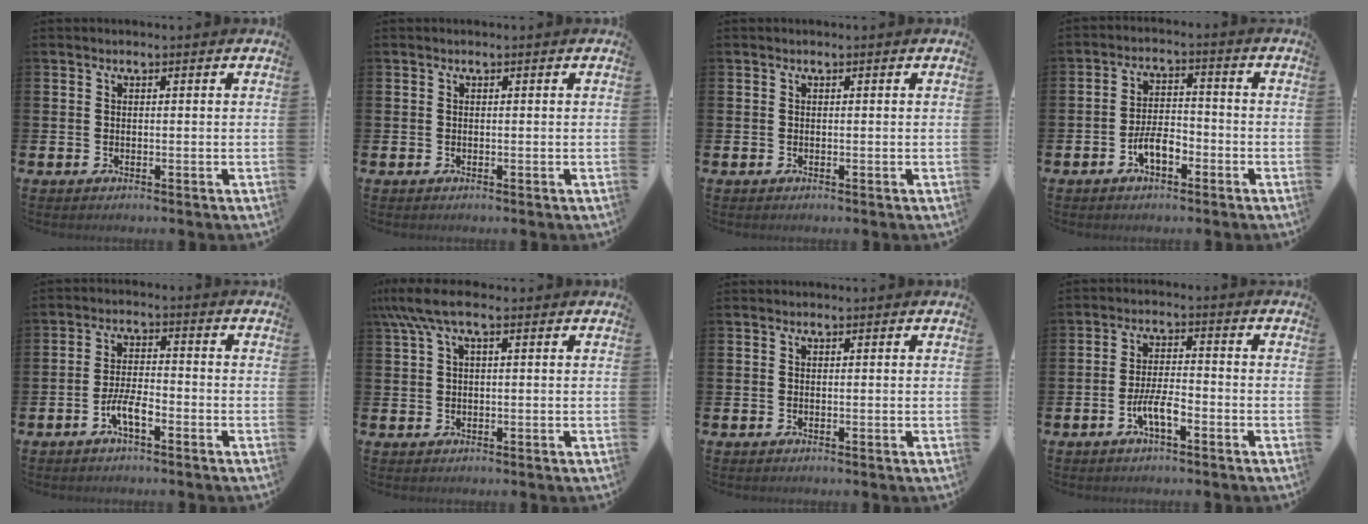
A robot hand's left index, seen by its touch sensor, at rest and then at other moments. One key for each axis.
{"total": 0.0}
{"total": 0.0}
{"total": 4.3, "fx": -2.1, "fy": 1.9, "fz": 3.2, "tx": -0.063, "ty": 0.010, "tz": -0.042}
{"total": 4.0, "fx": -2.0, "fy": 1.2, "fz": 3.3, "tx": -0.071, "ty": 0.004, "tz": -0.041}
{"total": 4.9, "fx": 2.6, "fy": 1.5, "fz": 3.9, "tx": -0.083, "ty": 0.003, "tz": 0.047}
{"total": 0.0}
{"total": 4.3, "fx": -1.9, "fy": 1.3, "fz": 3.6, "tx": -0.077, "ty": 0.004, "tz": -0.039}